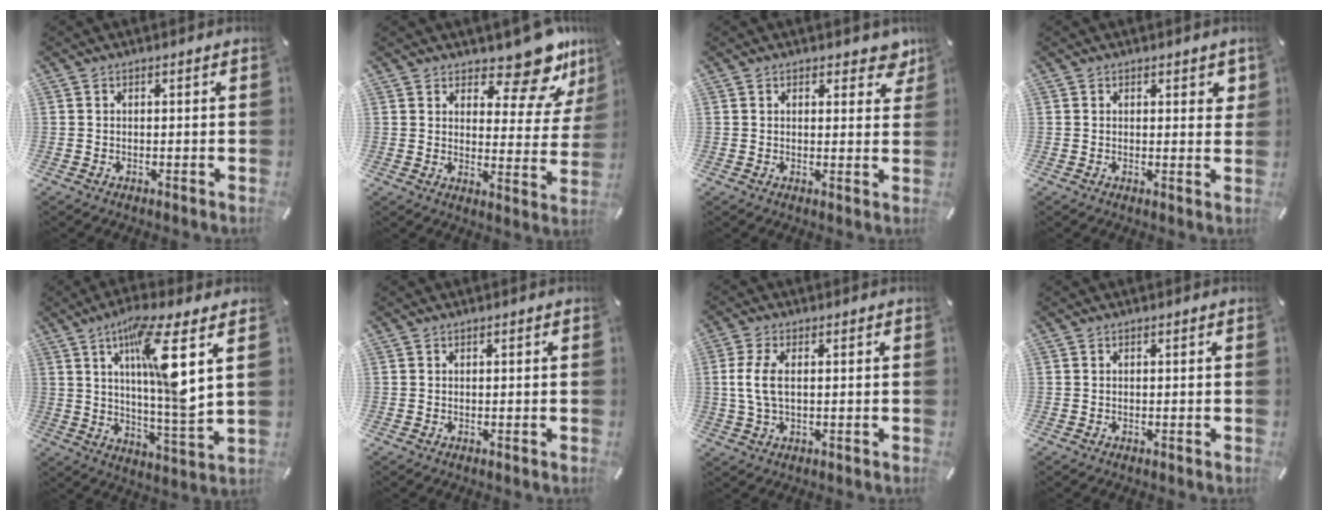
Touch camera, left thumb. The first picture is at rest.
{"total": 13.5, "force": [10.7, 5.0, 6.5], "torque": [-0.072, -0.097, 0.179]}
{"total": 4.3, "force": [2.9, 2.3, 2.3], "torque": [-0.021, -0.012, 0.046]}
{"total": 2.3, "force": [1.3, 1.3, 1.3], "torque": [-0.005, -0.004, 0.017]}
{"total": 15.6, "force": [6.4, 1.8, 14.1], "torque": [-0.233, -0.038, 0.088]}
{"total": 0.0}
{"total": 5.9, "force": [0.6, 2.7, 5.2], "torque": [-0.121, 0.001, 0.006]}
{"total": 0.0}